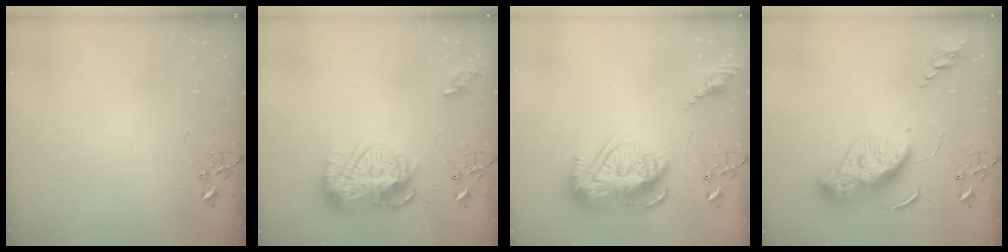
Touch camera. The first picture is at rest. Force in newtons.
{"total": 15.3, "press": 15.3, "slide": 0.9}
{"total": 17.6, "press": 17.5, "slide": 1.6}
{"total": 12.9, "press": 12.9, "slide": 1.2}